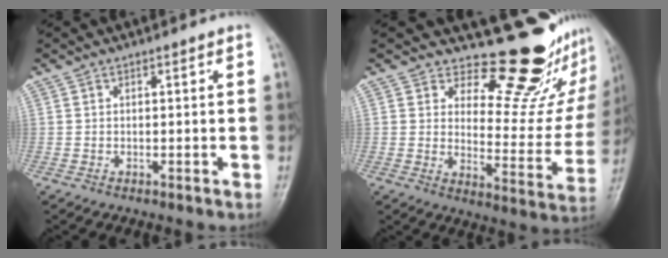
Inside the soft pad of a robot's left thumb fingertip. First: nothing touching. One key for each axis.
{"total": 17.0, "fx": 14.2, "fy": 6.4, "fz": 6.8, "tx": -0.030, "ty": -0.142, "tz": 0.180}